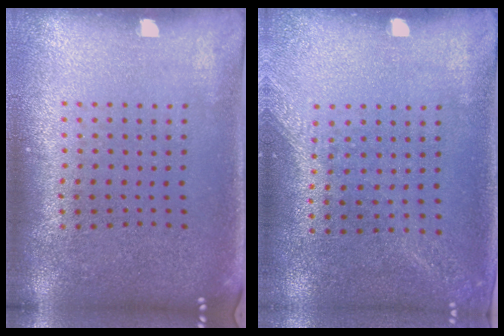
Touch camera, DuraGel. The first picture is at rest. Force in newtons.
{"total": 1.3, "press": 1.2, "slide": 0.5}